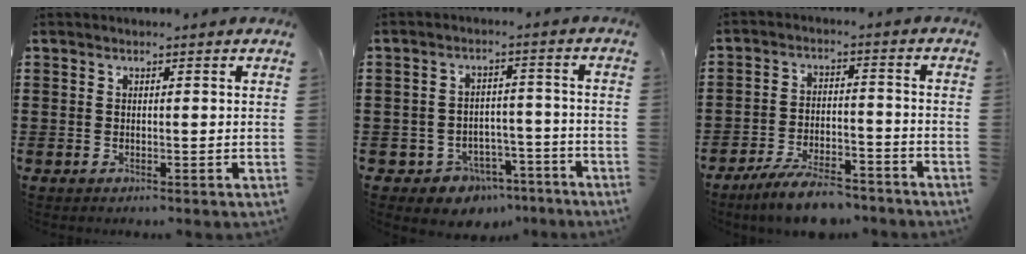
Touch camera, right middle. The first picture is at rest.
{"total": 4.7, "force": [-4.0, 2.3, 0.8], "torque": [-0.021, 0.015, -0.078]}
{"total": 7.6, "force": [-6.8, 1.3, 3.2], "torque": [-0.064, 0.007, -0.128]}